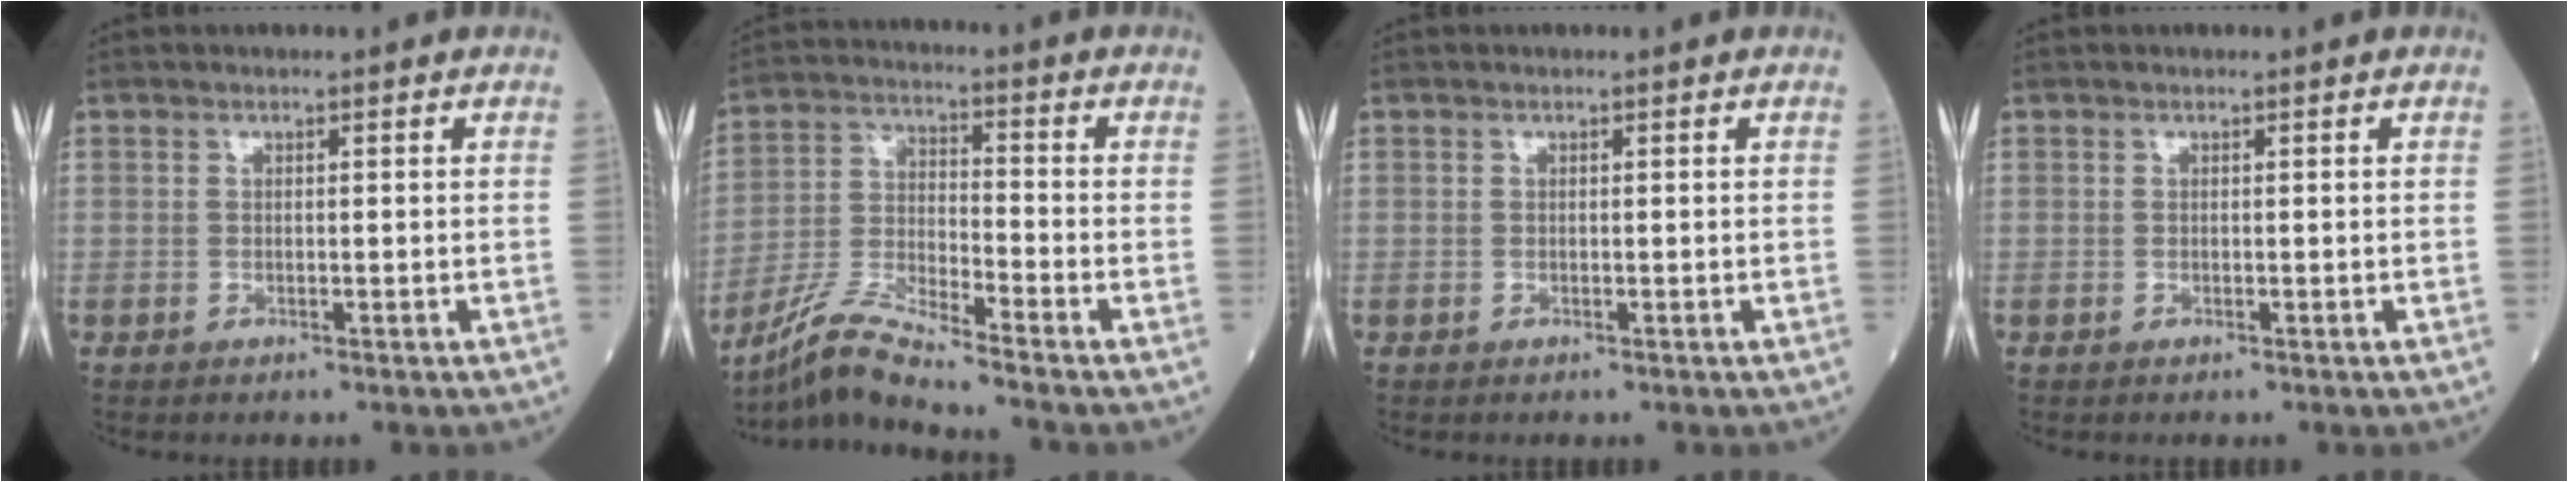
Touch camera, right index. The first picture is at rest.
{"total": 8.5, "force": [-7.8, -1.6, 3.0], "torque": [-0.077, -0.019, -0.152]}
{"total": 0.0}
{"total": 0.0}